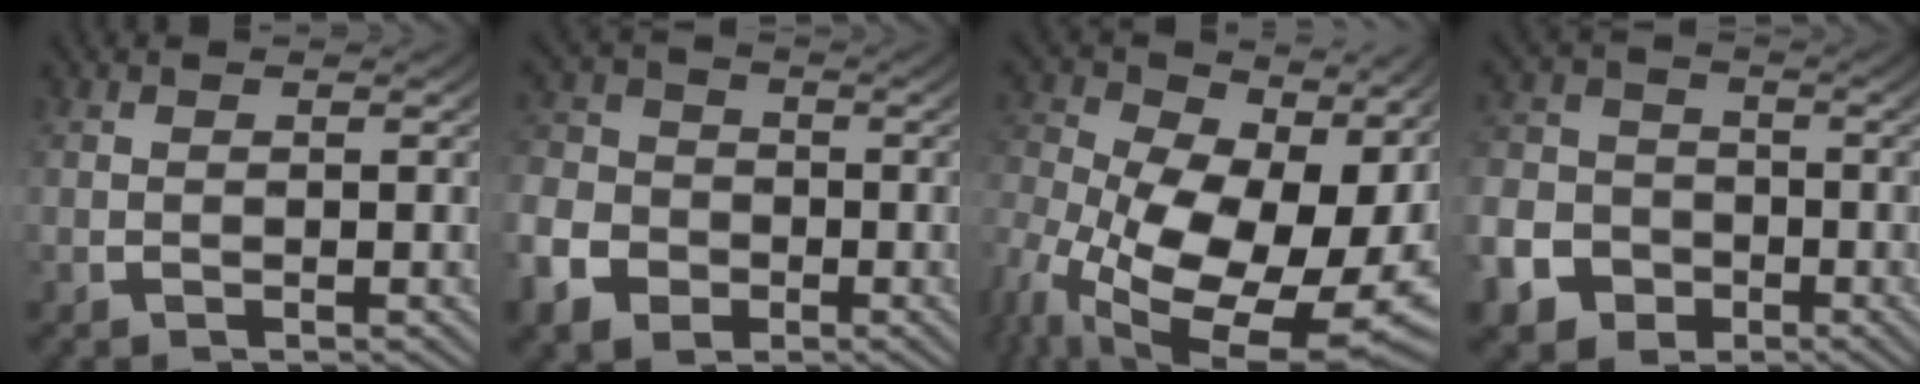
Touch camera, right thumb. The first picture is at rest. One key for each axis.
{"total": 8.4, "fx": -3.7, "fy": 6.9, "fz": 2.9, "tx": -0.076, "ty": -0.036, "tz": -0.058}
{"total": 16.0, "fx": -3.8, "fy": 10.1, "fz": 11.8, "tx": -0.241, "ty": -0.088, "tz": -0.019}
{"total": 11.7, "fx": -6.0, "fy": 9.6, "fz": 2.9, "tx": -0.071, "ty": -0.050, "tz": -0.102}